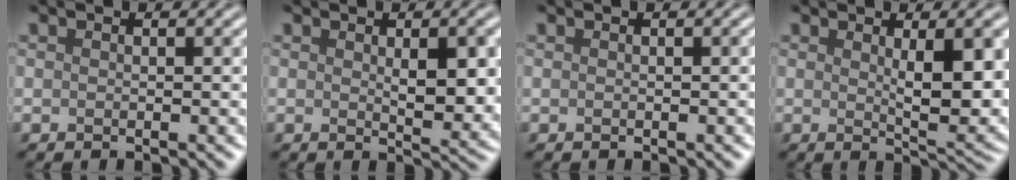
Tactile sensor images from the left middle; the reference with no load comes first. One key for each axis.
{"total": 4.2, "fx": 0.7, "fy": 1.5, "fz": 3.8, "tx": -0.056, "ty": -0.005, "tz": 0.015}
{"total": 0.0}
{"total": 6.7, "fx": 1.2, "fy": 2.0, "fz": 6.3, "tx": -0.089, "ty": -0.008, "tz": 0.026}